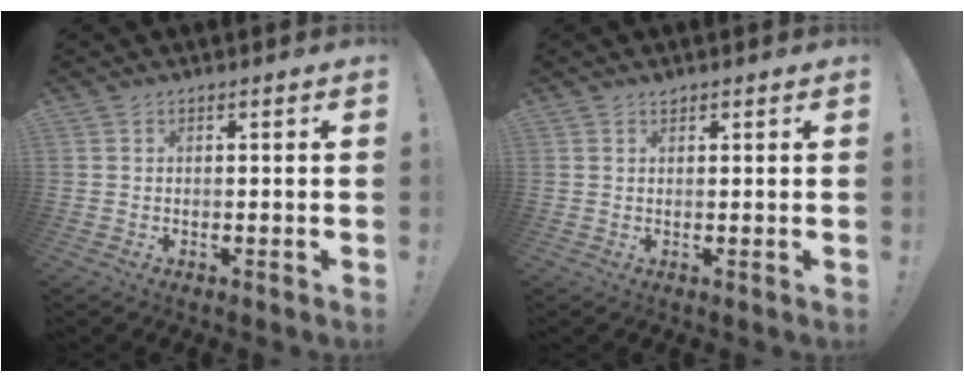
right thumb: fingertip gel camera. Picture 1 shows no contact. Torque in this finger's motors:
{"motor_torque": [-0.11, 0.33, -0.38, 0.36, 0.00]}